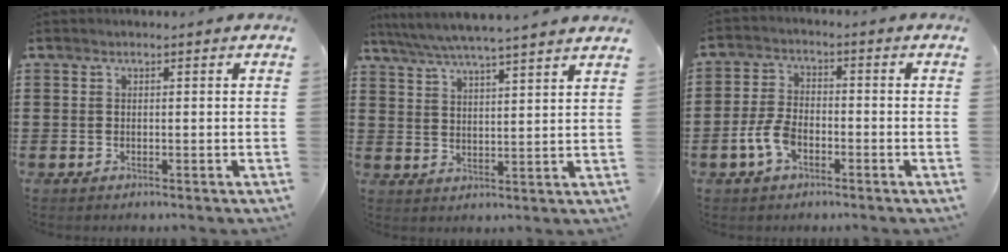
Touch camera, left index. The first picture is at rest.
{"total": 5.1, "force": [4.7, -0.4, 1.9], "torque": [-0.054, -0.025, 0.082]}
{"total": 5.5, "force": [-2.4, 2.9, 4.0], "torque": [-0.101, -0.001, -0.053]}